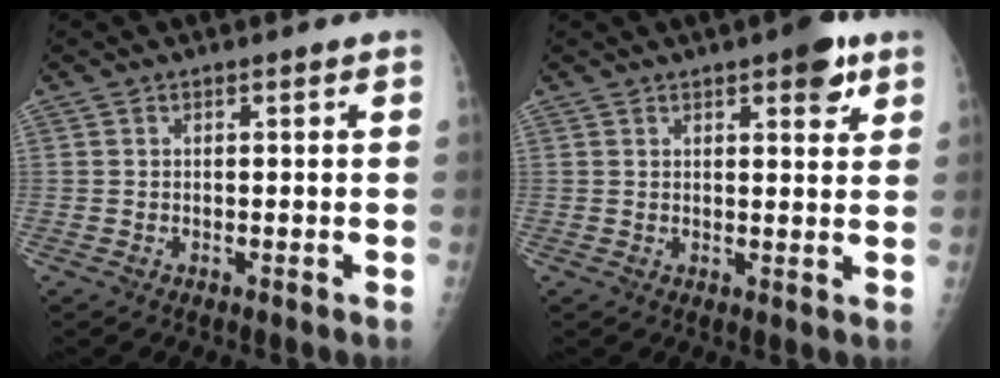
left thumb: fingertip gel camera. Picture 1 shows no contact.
{"total": 6.6, "force": [3.7, 2.2, 5.0], "torque": [-0.050, -0.014, 0.043]}